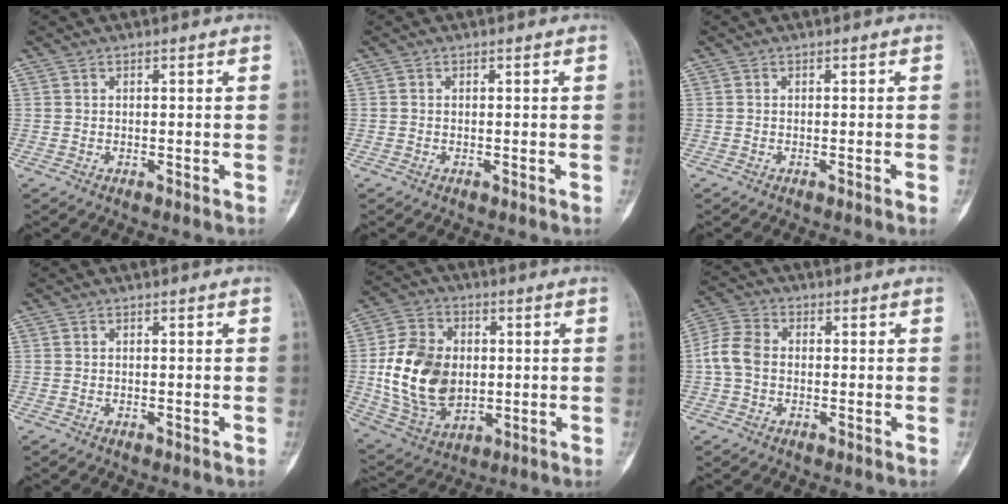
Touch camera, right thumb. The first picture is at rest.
{"total": 0.0}
{"total": 0.9, "force": [-0.5, -0.2, 0.8], "torque": [-0.014, -0.001, -0.005]}
{"total": 0.0}
{"total": 17.5, "force": [0.1, 12.4, 12.4], "torque": [-0.206, -0.001, 0.015]}
{"total": 6.2, "force": [-0.6, 4.5, 4.1], "torque": [-0.087, 0.018, -0.021]}